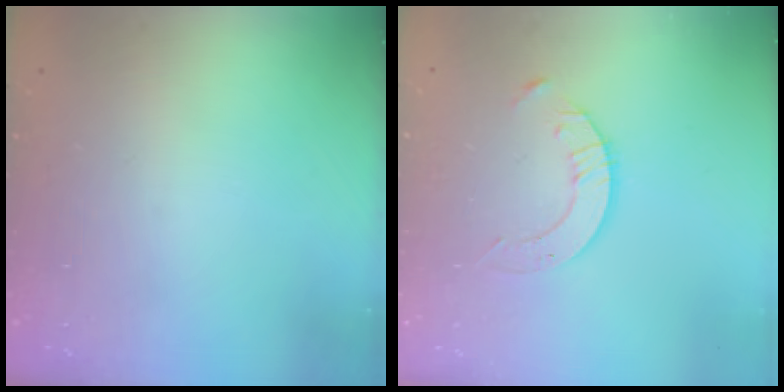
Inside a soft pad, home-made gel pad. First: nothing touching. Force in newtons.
{"total": 3.5, "press": 3.4, "slide": 0.4}